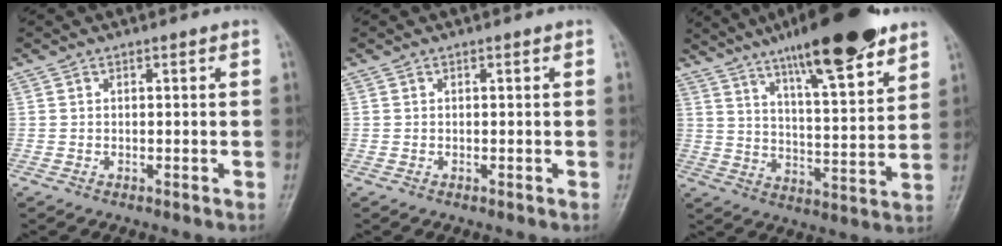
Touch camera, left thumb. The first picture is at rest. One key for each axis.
{"total": 0.0}
{"total": 19.4, "fx": 13.3, "fy": 3.7, "fz": 13.6, "tx": -0.187, "ty": -0.057, "tz": 0.211}